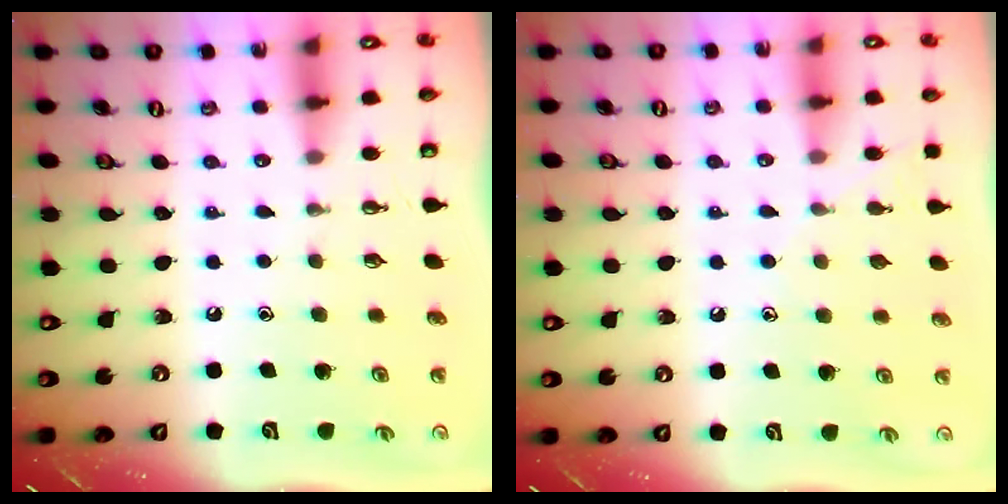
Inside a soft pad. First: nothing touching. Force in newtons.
{"total": 7.7, "press": 7.6, "slide": 0.8}